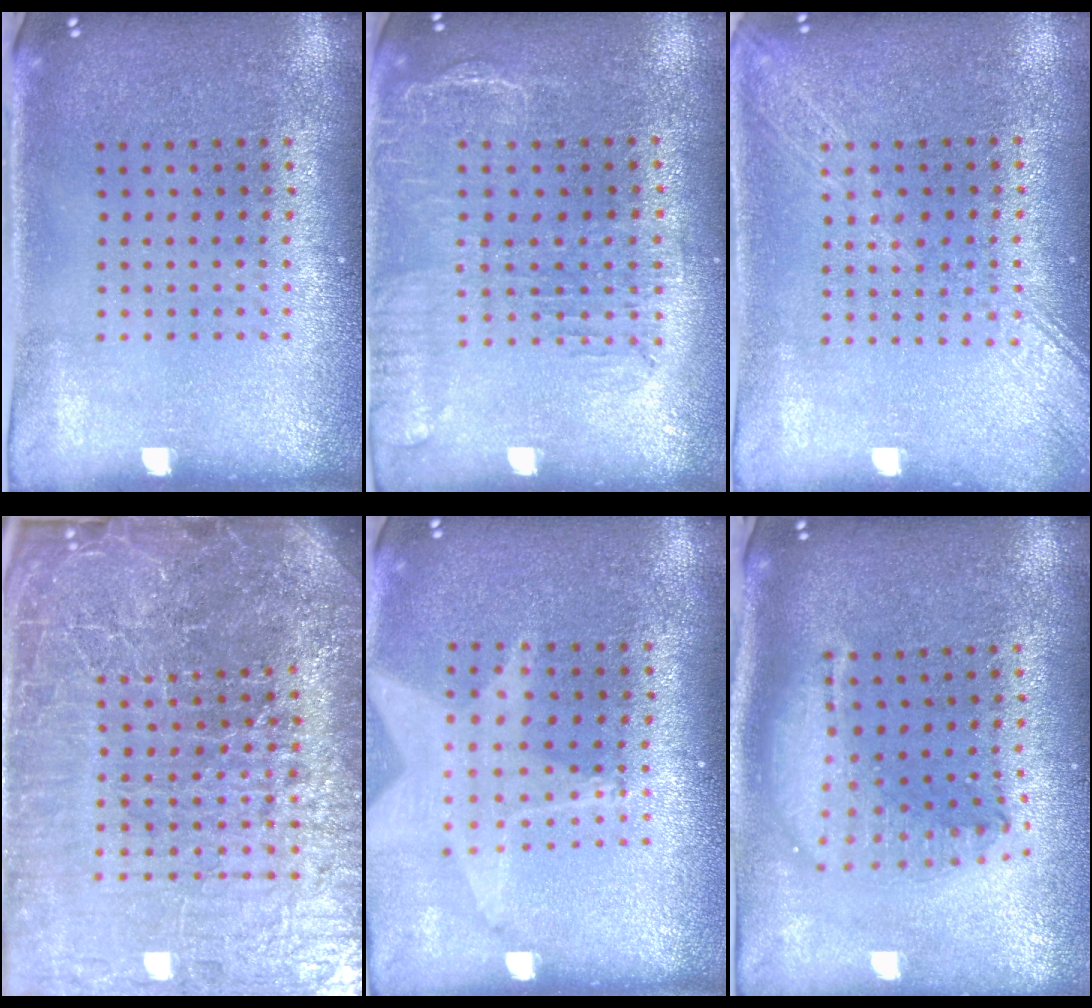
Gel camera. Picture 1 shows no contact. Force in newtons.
{"total": 1.7, "press": 1.4, "slide": 1.0}
{"total": 1.8, "press": 1.7, "slide": 0.2}
{"total": 7.7, "press": 6.7, "slide": 3.9}
{"total": 1.4, "press": 1.4, "slide": 0.3}
{"total": 2.1, "press": 1.6, "slide": 1.3}